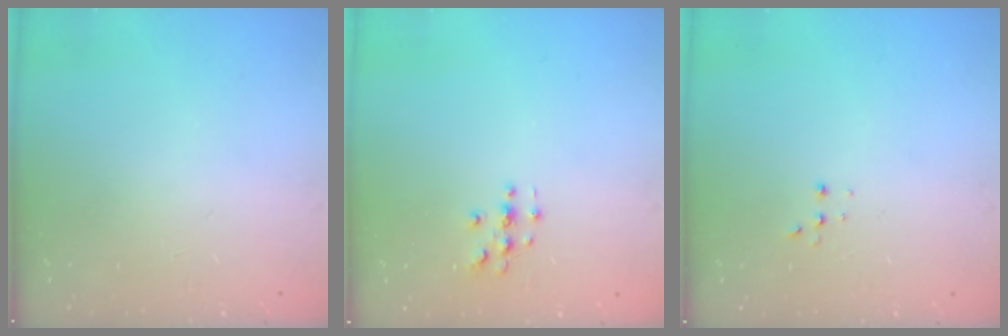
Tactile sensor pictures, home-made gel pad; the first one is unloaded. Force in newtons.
{"total": 2.9, "press": 2.9, "slide": 0.3}
{"total": 2.2, "press": 2.2, "slide": 0.5}